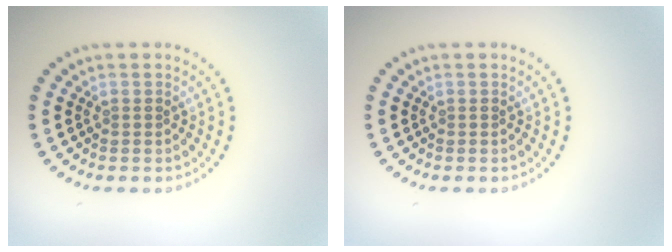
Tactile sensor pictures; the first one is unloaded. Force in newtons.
{"total": 0.0}